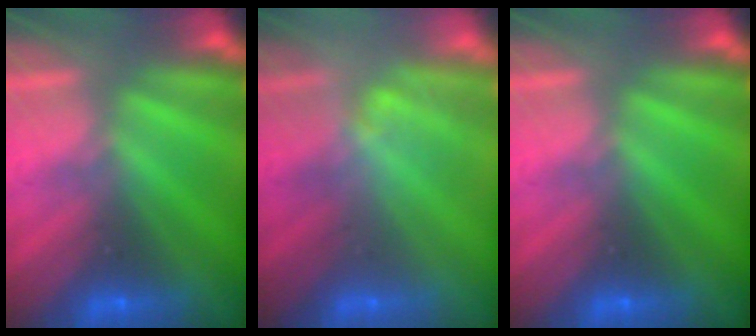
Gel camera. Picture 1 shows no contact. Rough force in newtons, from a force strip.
{"total": 1.3}
{"total": 0.0}